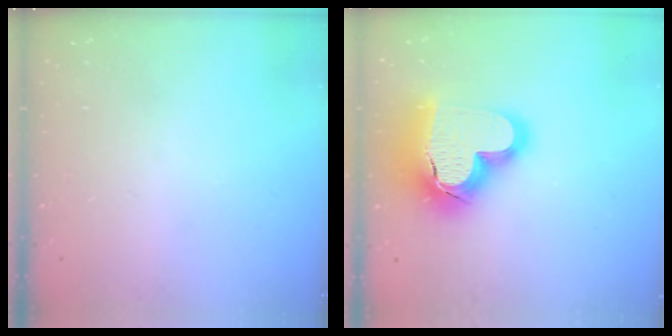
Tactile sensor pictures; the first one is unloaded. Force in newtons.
{"total": 22.8, "press": 22.6, "slide": 2.2}